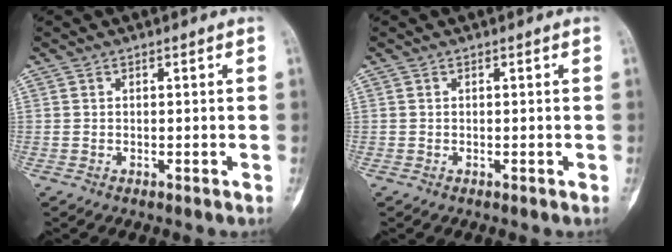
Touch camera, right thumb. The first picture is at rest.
{"total": 0.0}